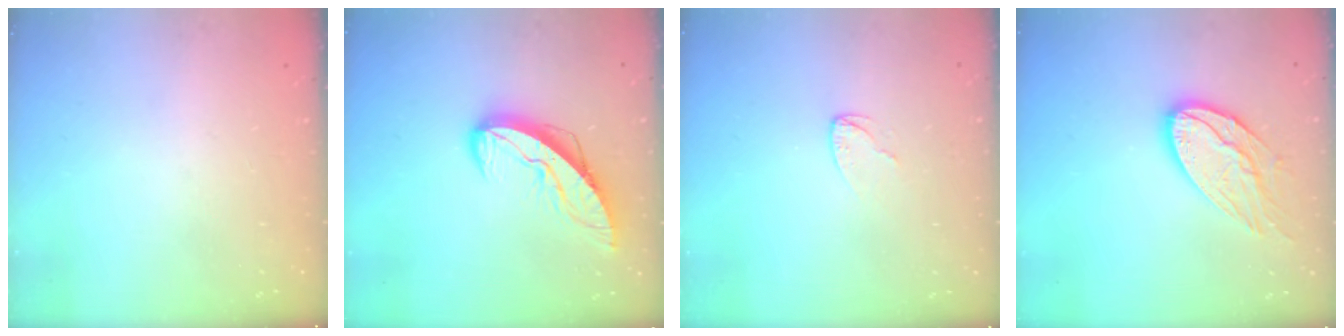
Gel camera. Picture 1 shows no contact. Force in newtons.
{"total": 8.9, "press": 8.9, "slide": 0.8}
{"total": 3.0, "press": 3.0, "slide": 0.3}
{"total": 13.4, "press": 13.4, "slide": 1.0}